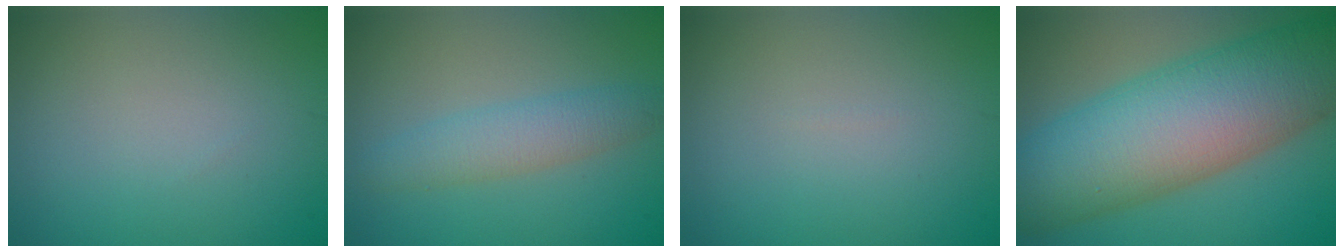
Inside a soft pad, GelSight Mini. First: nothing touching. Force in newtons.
{"total": 3.3, "press": 3.3, "slide": 0.1}
{"total": 0.0}
{"total": 14.3, "press": 14.3, "slide": 0.2}